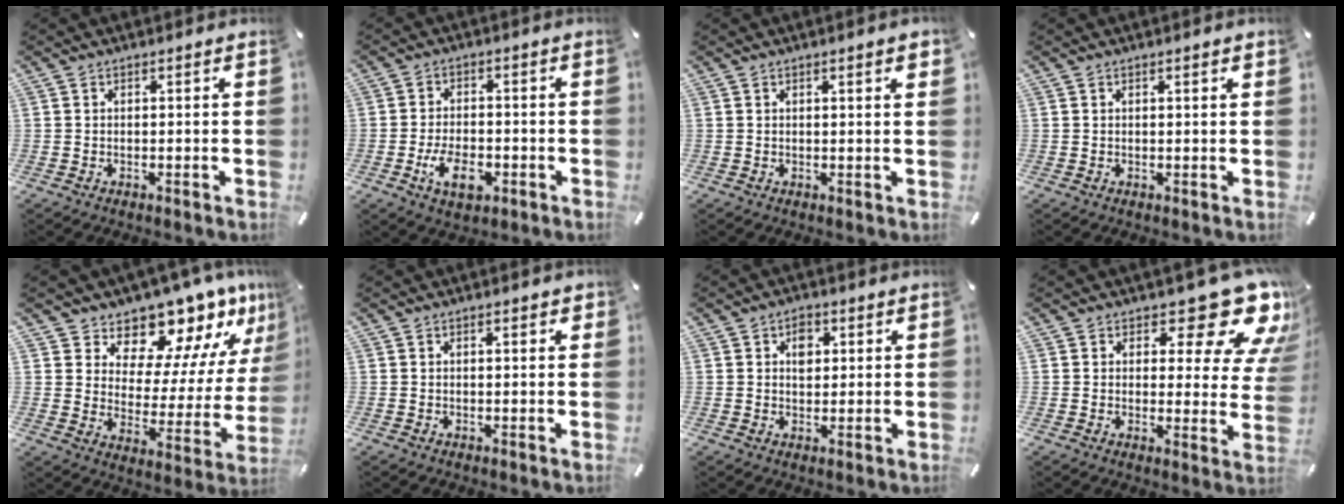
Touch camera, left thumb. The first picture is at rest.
{"total": 7.8, "force": [-3.1, 4.8, 5.3], "torque": [-0.106, 0.007, -0.058]}
{"total": 2.0, "force": [0.9, 0.3, 1.8], "torque": [-0.035, 0.003, 0.013]}
{"total": 0.9, "force": [0.4, 0.1, 0.8], "torque": [-0.016, 0.000, 0.007]}
{"total": 14.5, "force": [12.3, 6.8, 3.3], "torque": [-0.051, -0.124, 0.211]}
{"total": 1.3, "force": [0.5, 0.7, 0.9], "torque": [-0.011, 0.002, 0.006]}
{"total": 3.9, "force": [1.2, 2.9, 2.3], "torque": [-0.027, -0.003, 0.014]}
{"total": 17.2, "force": [9.7, 7.8, 11.9], "torque": [-0.138, -0.071, 0.157]}